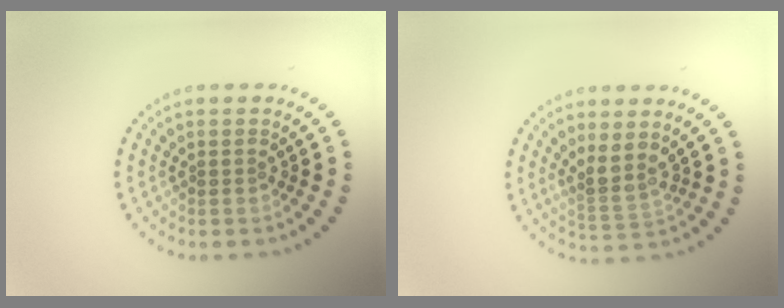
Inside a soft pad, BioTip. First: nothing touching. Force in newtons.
{"total": 2.6, "press": 2.0, "slide": 1.7}